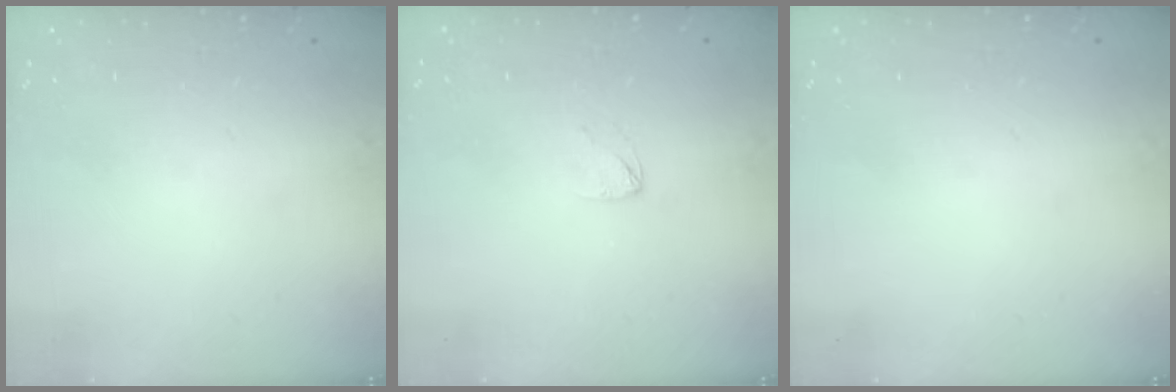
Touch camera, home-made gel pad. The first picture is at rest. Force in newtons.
{"total": 2.4, "press": 2.4, "slide": 0.2}
{"total": 0.0}